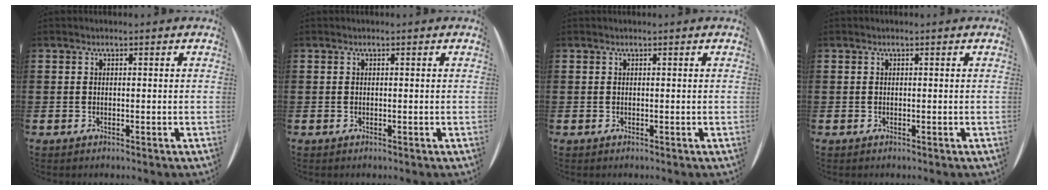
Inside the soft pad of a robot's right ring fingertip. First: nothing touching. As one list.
[{"total": 0.0}, {"total": 0.0}, {"total": 0.0}]